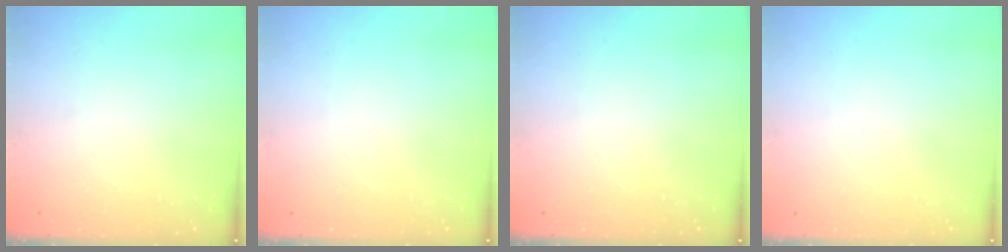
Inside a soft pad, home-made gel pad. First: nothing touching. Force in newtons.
{"total": 0.0}
{"total": 0.0}
{"total": 0.0}